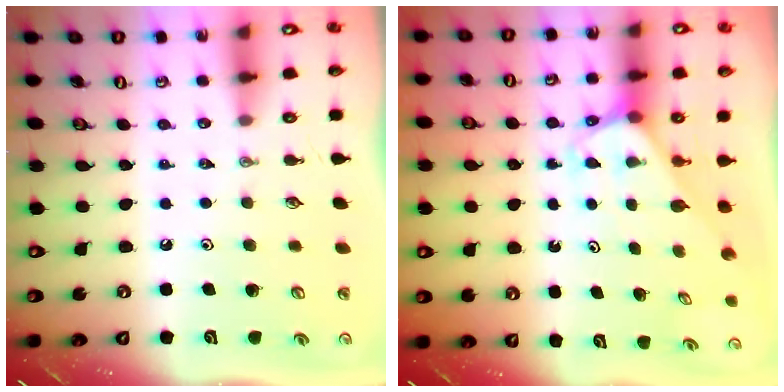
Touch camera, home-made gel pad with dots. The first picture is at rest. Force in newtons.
{"total": 2.4, "press": 2.4, "slide": 0.2}